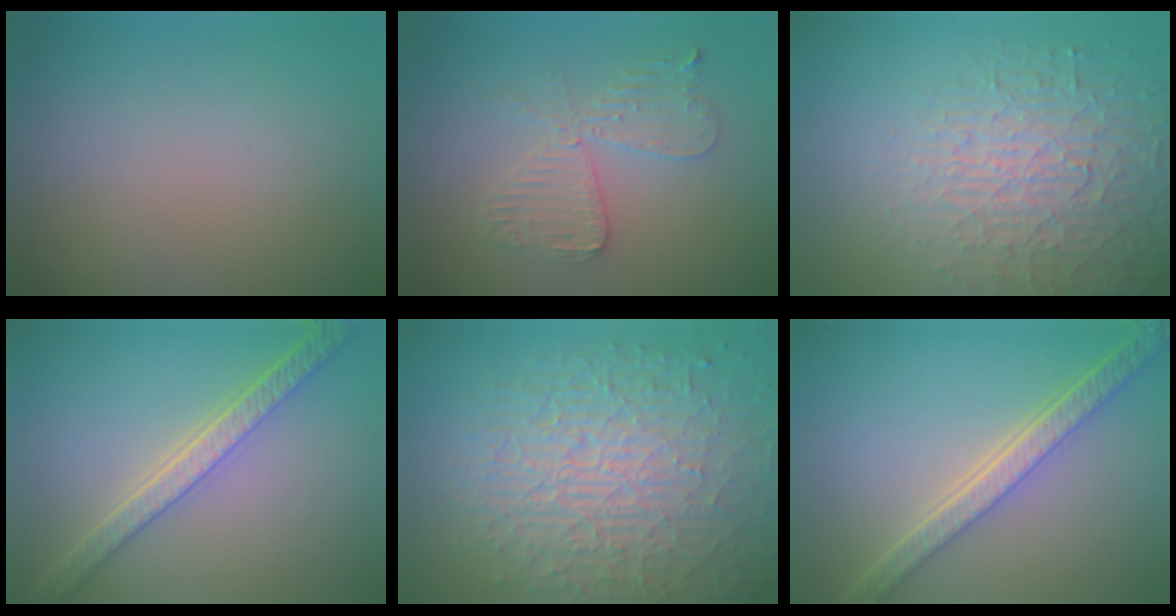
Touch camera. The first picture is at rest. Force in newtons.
{"total": 4.3, "press": 3.7, "slide": 2.1}
{"total": 4.4, "press": 4.3, "slide": 1.2}
{"total": 4.8, "press": 4.1, "slide": 2.4}
{"total": 10.1, "press": 6.6, "slide": 7.7}
{"total": 5.6, "press": 4.3, "slide": 3.7}